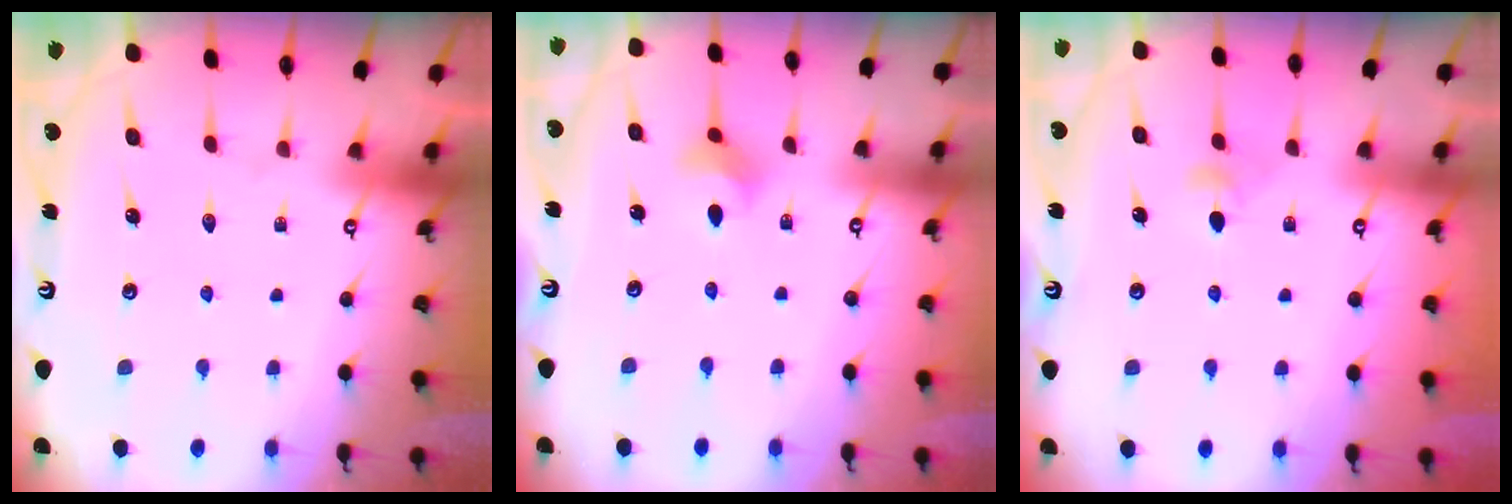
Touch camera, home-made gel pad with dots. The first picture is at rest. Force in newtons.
{"total": 5.1, "press": 5.0, "slide": 0.8}
{"total": 2.8, "press": 2.7, "slide": 0.4}